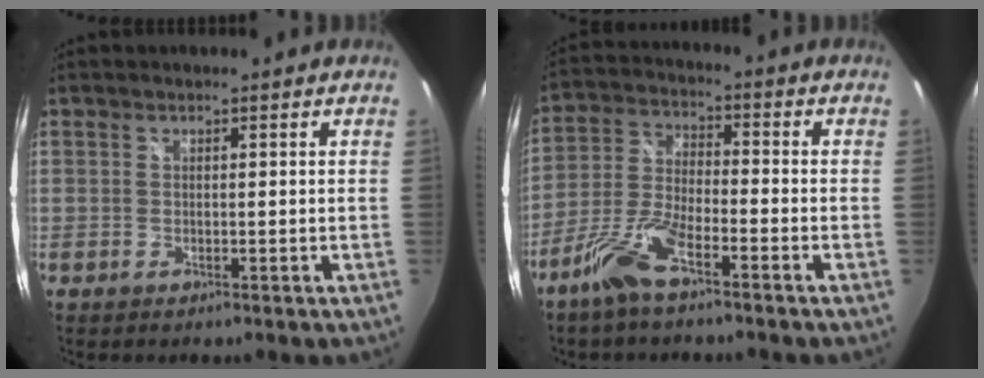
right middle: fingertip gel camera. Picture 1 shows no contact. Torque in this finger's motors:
{"motor_torque": [0.83, -1.04, 0.26, 0.06]}